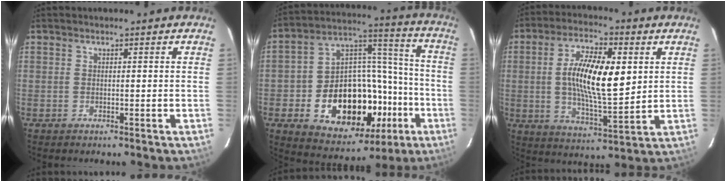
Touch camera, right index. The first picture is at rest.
{"total": 25.0, "force": [-9.3, 16.4, 16.4], "torque": [-0.299, 0.037, -0.116]}
{"total": 14.2, "force": [2.3, 5.0, 13.1], "torque": [-0.239, 0.003, 0.041]}